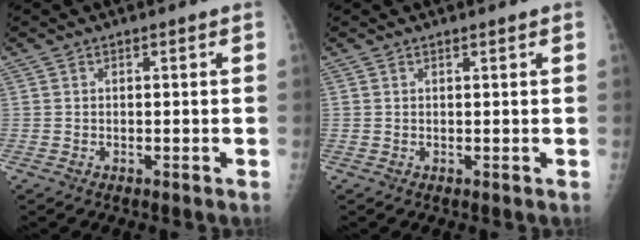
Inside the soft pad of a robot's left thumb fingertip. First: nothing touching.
{"total": 0.6, "force": [0.5, 0.0, 0.3], "torque": [-0.008, -0.002, 0.009]}